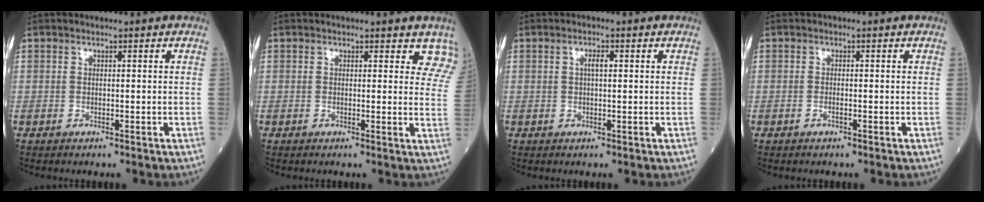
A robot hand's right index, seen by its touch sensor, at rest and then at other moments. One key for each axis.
{"total": 5.1, "fx": 4.4, "fy": 2.2, "fz": 1.2, "tx": 0.013, "ty": -0.013, "tz": 0.025}
{"total": 1.7, "fx": 0.4, "fy": 0.4, "fz": 1.6, "tx": -0.031, "ty": 0.003, "tz": 0.006}
{"total": 0.5, "fx": -0.3, "fy": 0.1, "fz": 0.4, "tx": -0.006, "ty": 0.000, "tz": -0.006}